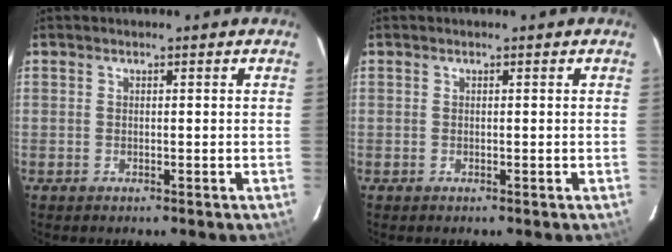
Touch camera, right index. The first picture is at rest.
{"total": 0.0}